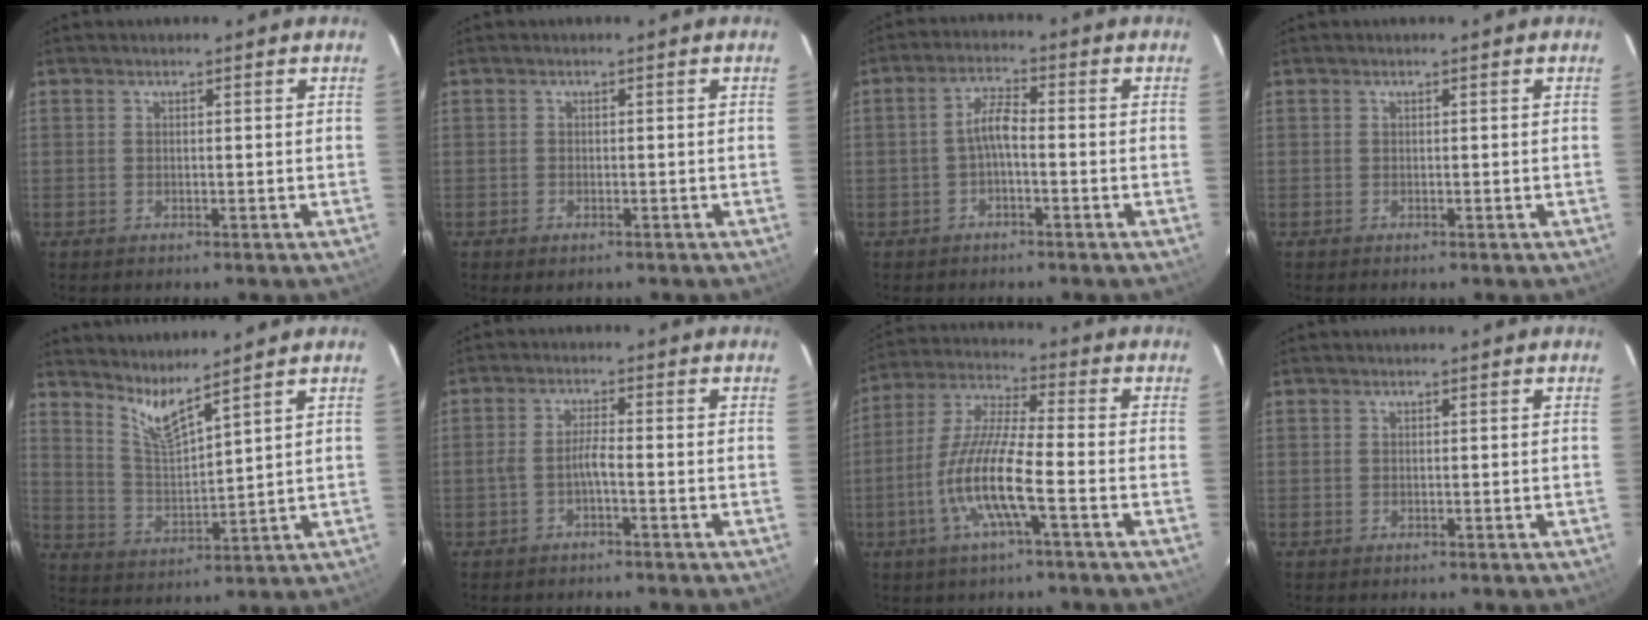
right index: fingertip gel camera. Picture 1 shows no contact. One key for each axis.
{"total": 1.5, "fx": -1.0, "fy": 0.9, "fz": 0.8, "tx": -0.014, "ty": -0.005, "tz": -0.015}
{"total": 3.7, "fx": -1.2, "fy": 1.0, "fz": 3.3, "tx": -0.070, "ty": 0.013, "tz": -0.026}
{"total": 0.0}
{"total": 6.5, "fx": 5.6, "fy": -0.3, "fz": 3.2, "tx": -0.066, "ty": -0.018, "tz": 0.116}
{"total": 2.6, "fx": -1.4, "fy": 0.1, "fz": 2.1, "tx": -0.049, "ty": 0.007, "tz": -0.028}
{"total": 12.0, "fx": -4.2, "fy": 1.2, "fz": 11.1, "tx": -0.234, "ty": -0.001, "tz": -0.086}
{"total": 0.0}